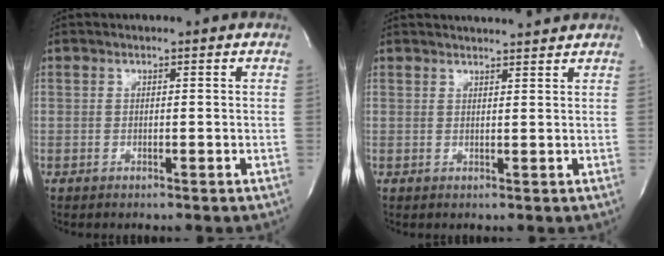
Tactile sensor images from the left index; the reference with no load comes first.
{"total": 6.6, "force": [6.5, 0.0, 1.3], "torque": [-0.019, 0.013, 0.076]}